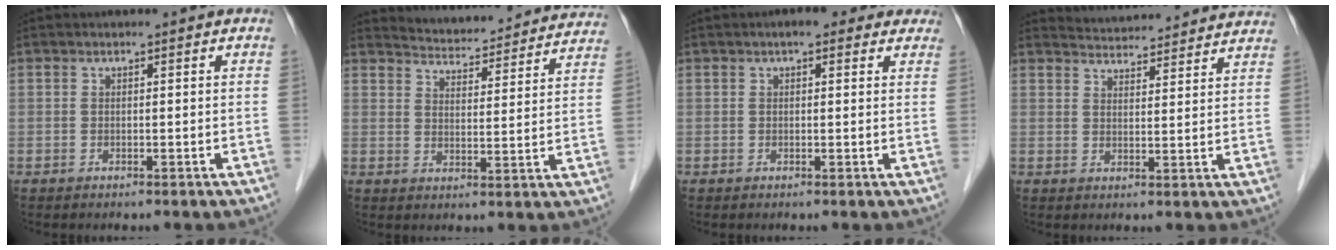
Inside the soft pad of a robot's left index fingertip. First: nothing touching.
{"total": 18.2, "force": [17.7, 2.7, 3.7], "torque": [-0.045, -0.029, 0.213]}
{"total": 4.6, "force": [3.1, 1.9, 2.8], "torque": [-0.024, 0.020, 0.035]}
{"total": 13.4, "force": [13.0, 1.7, 2.7], "torque": [-0.031, 0.008, 0.156]}